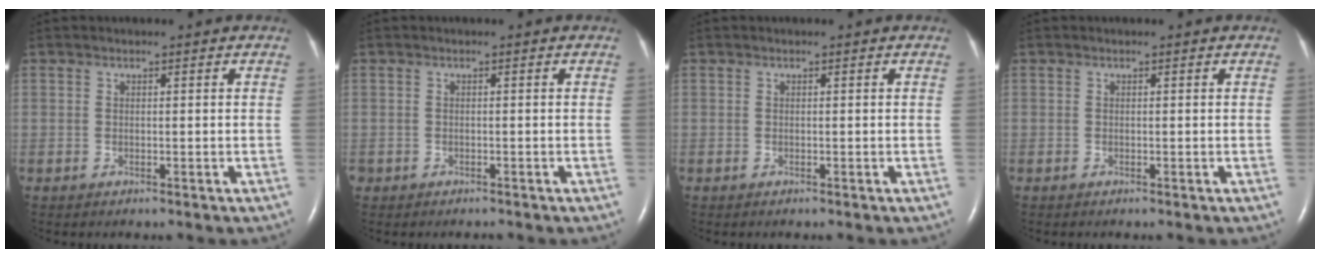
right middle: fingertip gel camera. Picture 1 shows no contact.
{"total": 1.0, "force": [-0.8, 0.6, 0.1], "torque": [-0.009, 0.001, -0.011]}
{"total": 0.0}
{"total": 0.0}